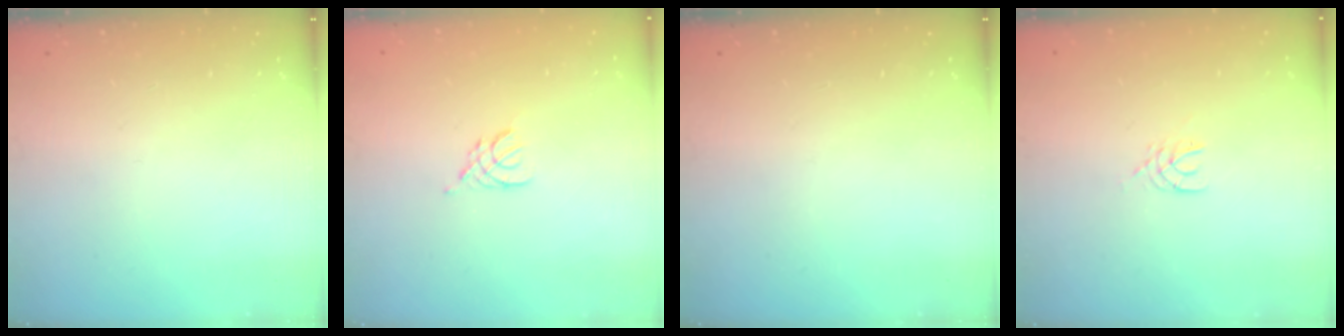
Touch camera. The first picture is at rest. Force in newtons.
{"total": 2.9, "press": 2.8, "slide": 0.6}
{"total": 0.0}
{"total": 2.5, "press": 2.5, "slide": 0.4}